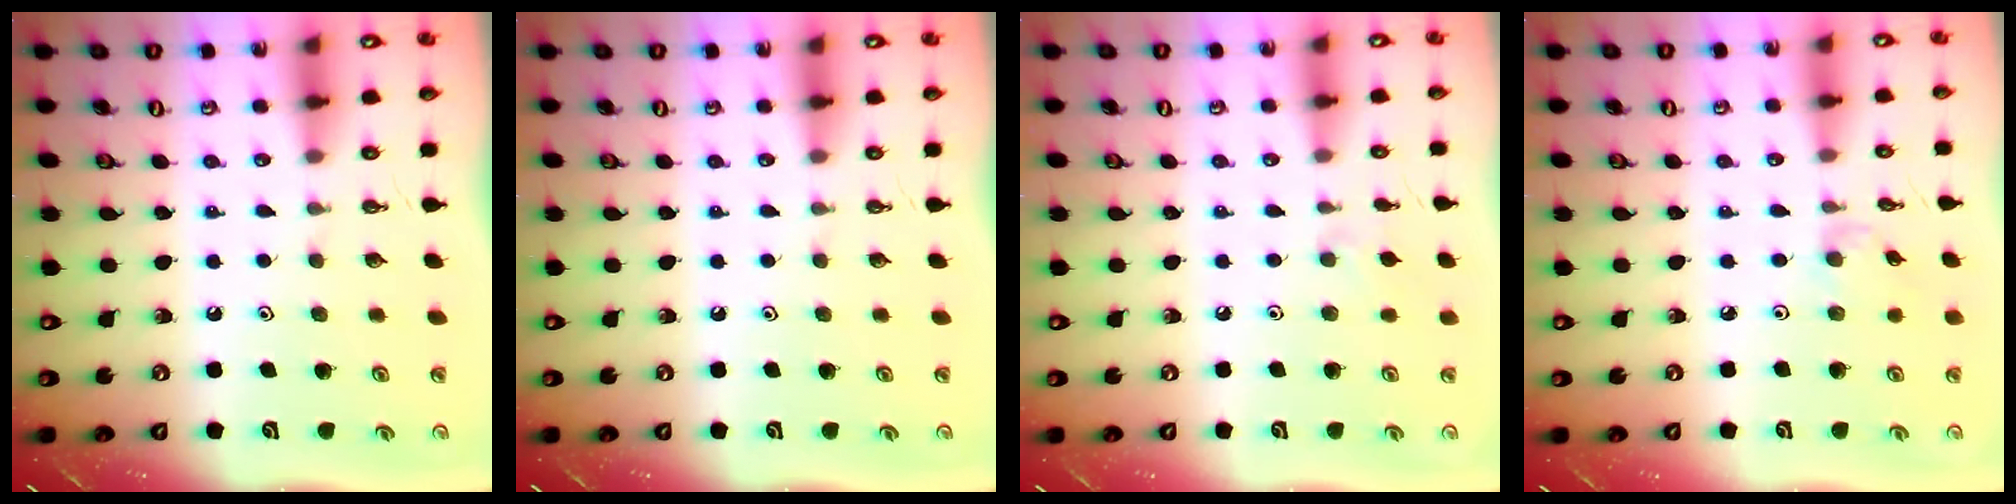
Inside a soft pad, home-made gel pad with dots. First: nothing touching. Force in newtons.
{"total": 0.0}
{"total": 5.7, "press": 5.6, "slide": 0.8}
{"total": 1.6, "press": 1.5, "slide": 0.4}